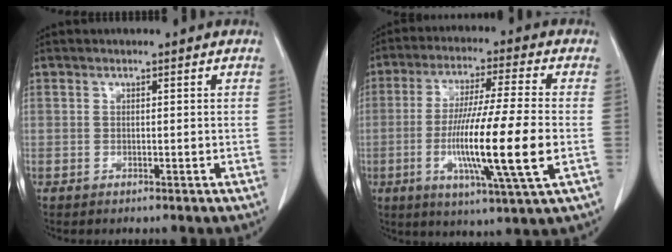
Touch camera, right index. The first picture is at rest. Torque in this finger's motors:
{"motor_torque": [1.70, -0.44, 1.06, 0.21]}